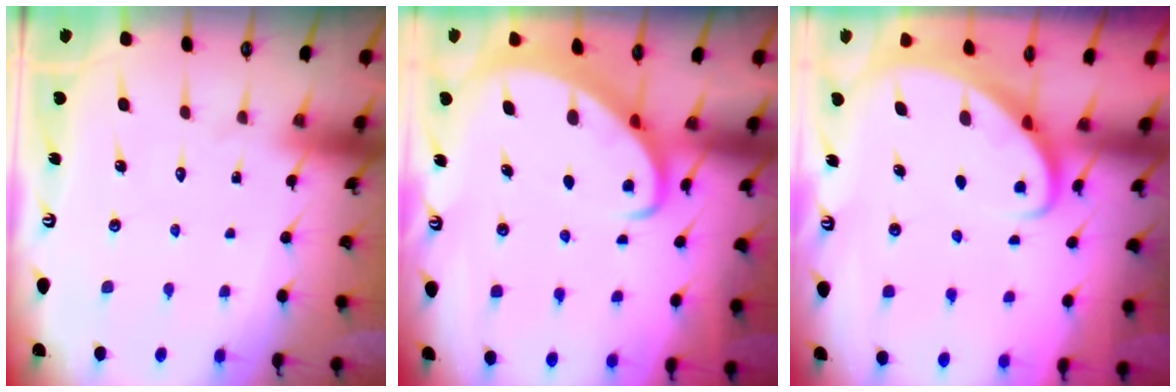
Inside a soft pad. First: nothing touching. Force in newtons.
{"total": 2.9, "press": 2.9, "slide": 0.3}
{"total": 2.6, "press": 2.6, "slide": 0.3}